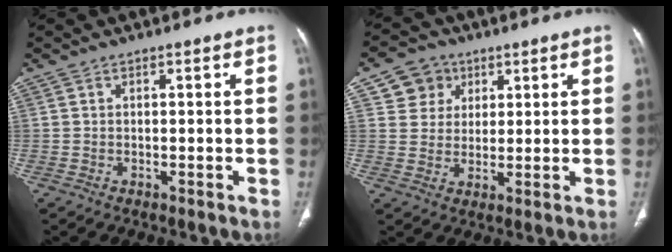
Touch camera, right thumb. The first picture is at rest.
{"total": 6.9, "force": [3.0, 6.1, 1.2], "torque": [0.009, -0.009, 0.052]}